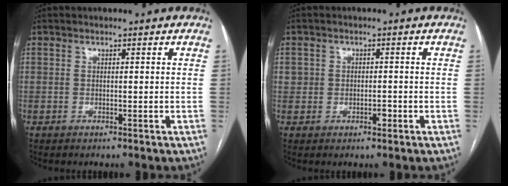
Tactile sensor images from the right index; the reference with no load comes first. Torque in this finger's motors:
{"motor_torque": [-0.11, 0.08, 0.00, 0.01]}